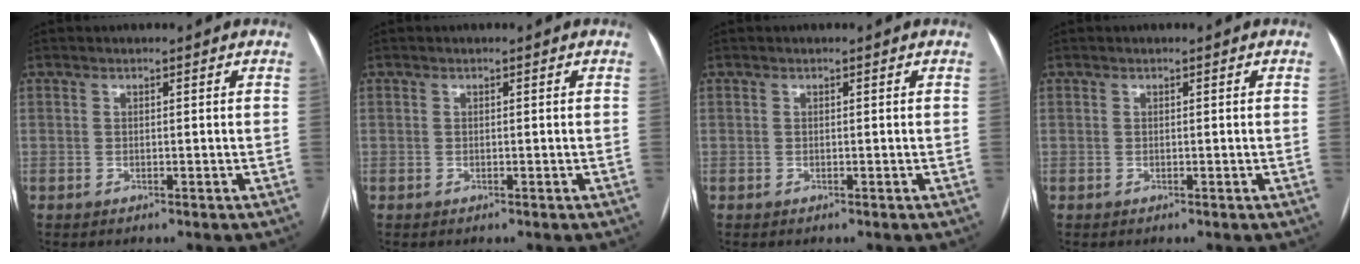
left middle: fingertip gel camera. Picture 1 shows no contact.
{"total": 0.0}
{"total": 0.0}
{"total": 0.0}